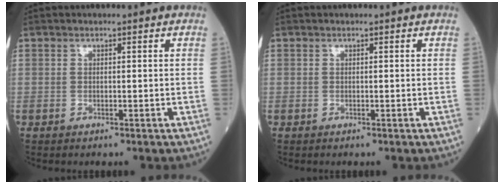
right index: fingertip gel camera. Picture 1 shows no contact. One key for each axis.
{"total": 0.0}